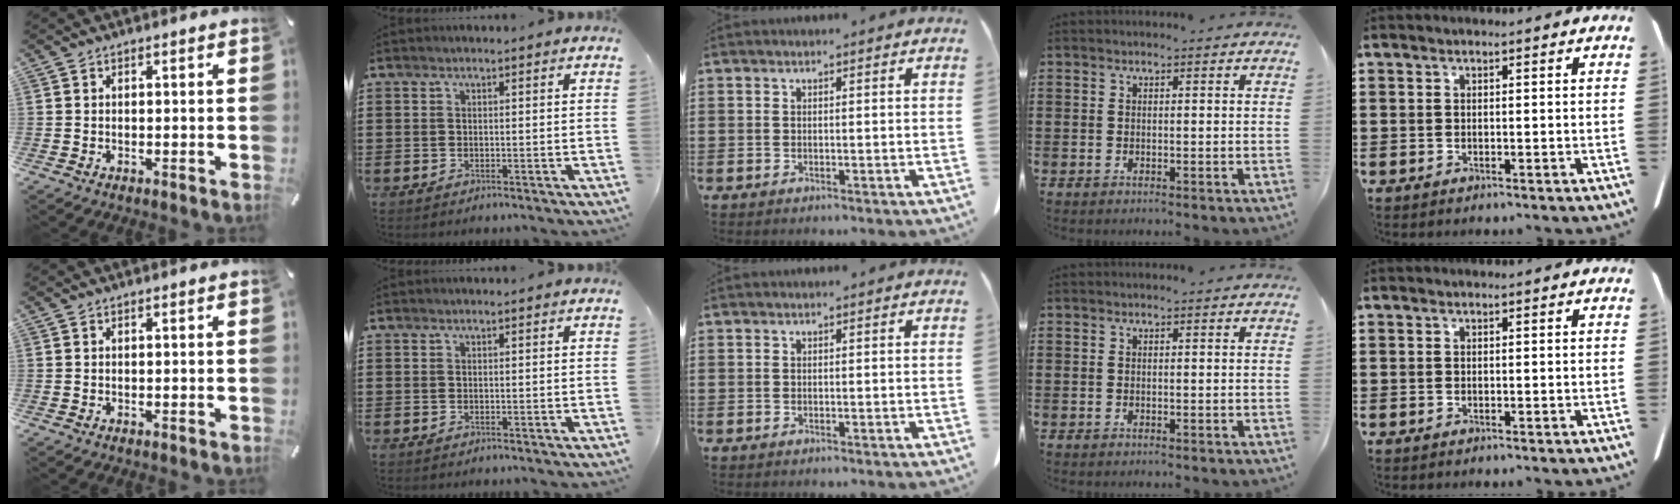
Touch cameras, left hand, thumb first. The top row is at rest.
{}